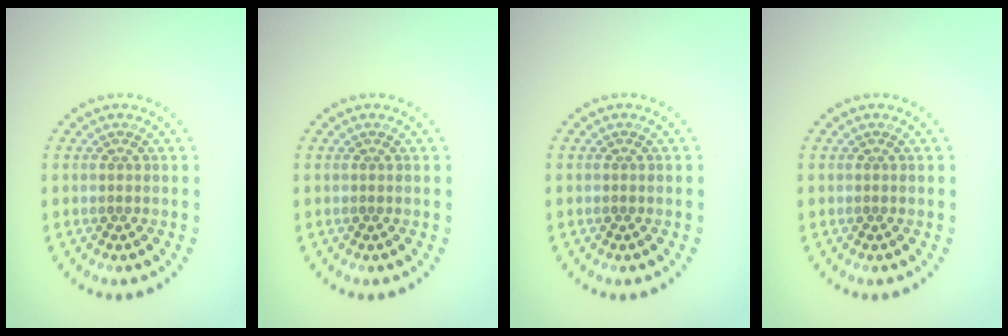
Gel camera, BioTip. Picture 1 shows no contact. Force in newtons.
{"total": 0.0}
{"total": 0.0}
{"total": 0.0}